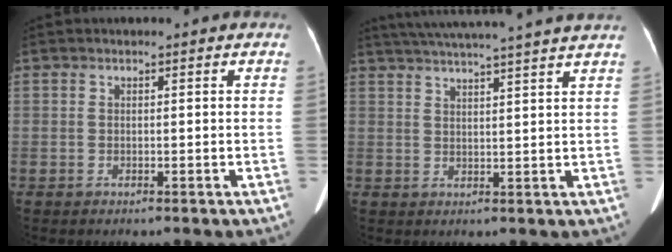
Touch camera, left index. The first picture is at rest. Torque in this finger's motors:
{"motor_torque": [0.15, -0.76, -0.03, 0.04]}